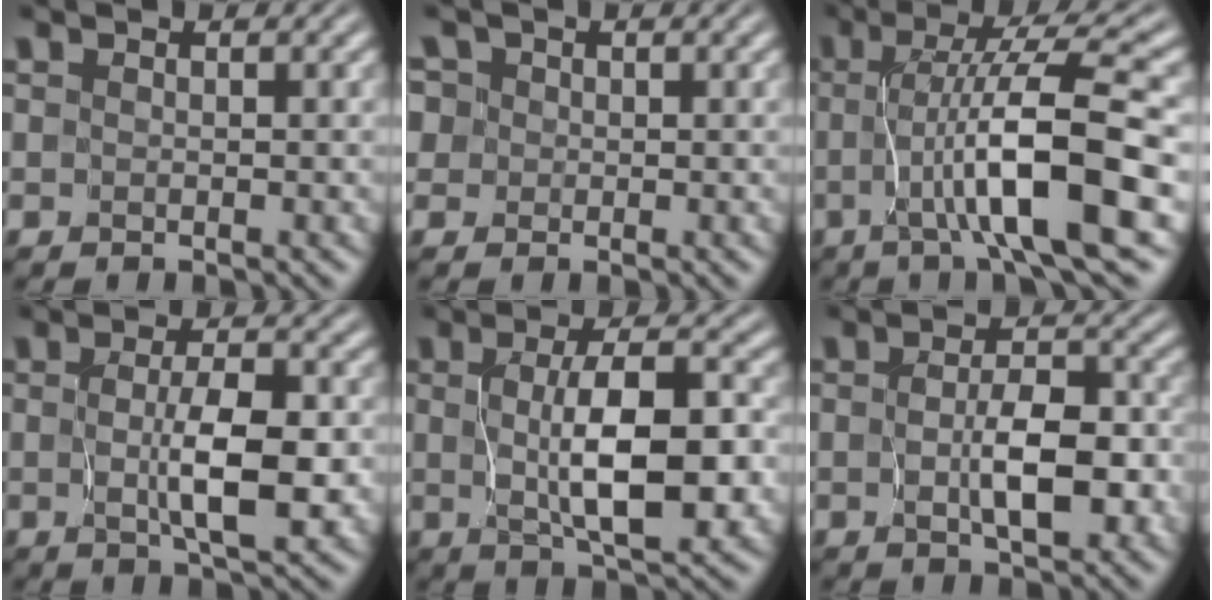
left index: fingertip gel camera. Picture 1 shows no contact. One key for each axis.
{"total": 3.7, "fx": 1.4, "fy": 3.1, "fz": 1.3, "tx": -0.019, "ty": 0.022, "tz": 0.000}
{"total": 9.4, "fx": -1.2, "fy": 1.4, "fz": 9.2, "tx": -0.137, "ty": 0.009, "tz": -0.023}
{"total": 5.0, "fx": -0.5, "fy": 1.5, "fz": 4.7, "tx": -0.086, "ty": -0.007, "tz": -0.005}
{"total": 7.2, "fx": -0.3, "fy": 2.5, "fz": 6.8, "tx": -0.111, "ty": -0.002, "tz": -0.002}
{"total": 4.7, "fx": -0.8, "fy": 2.1, "fz": 4.1, "tx": -0.072, "ty": -0.006, "tz": -0.011}